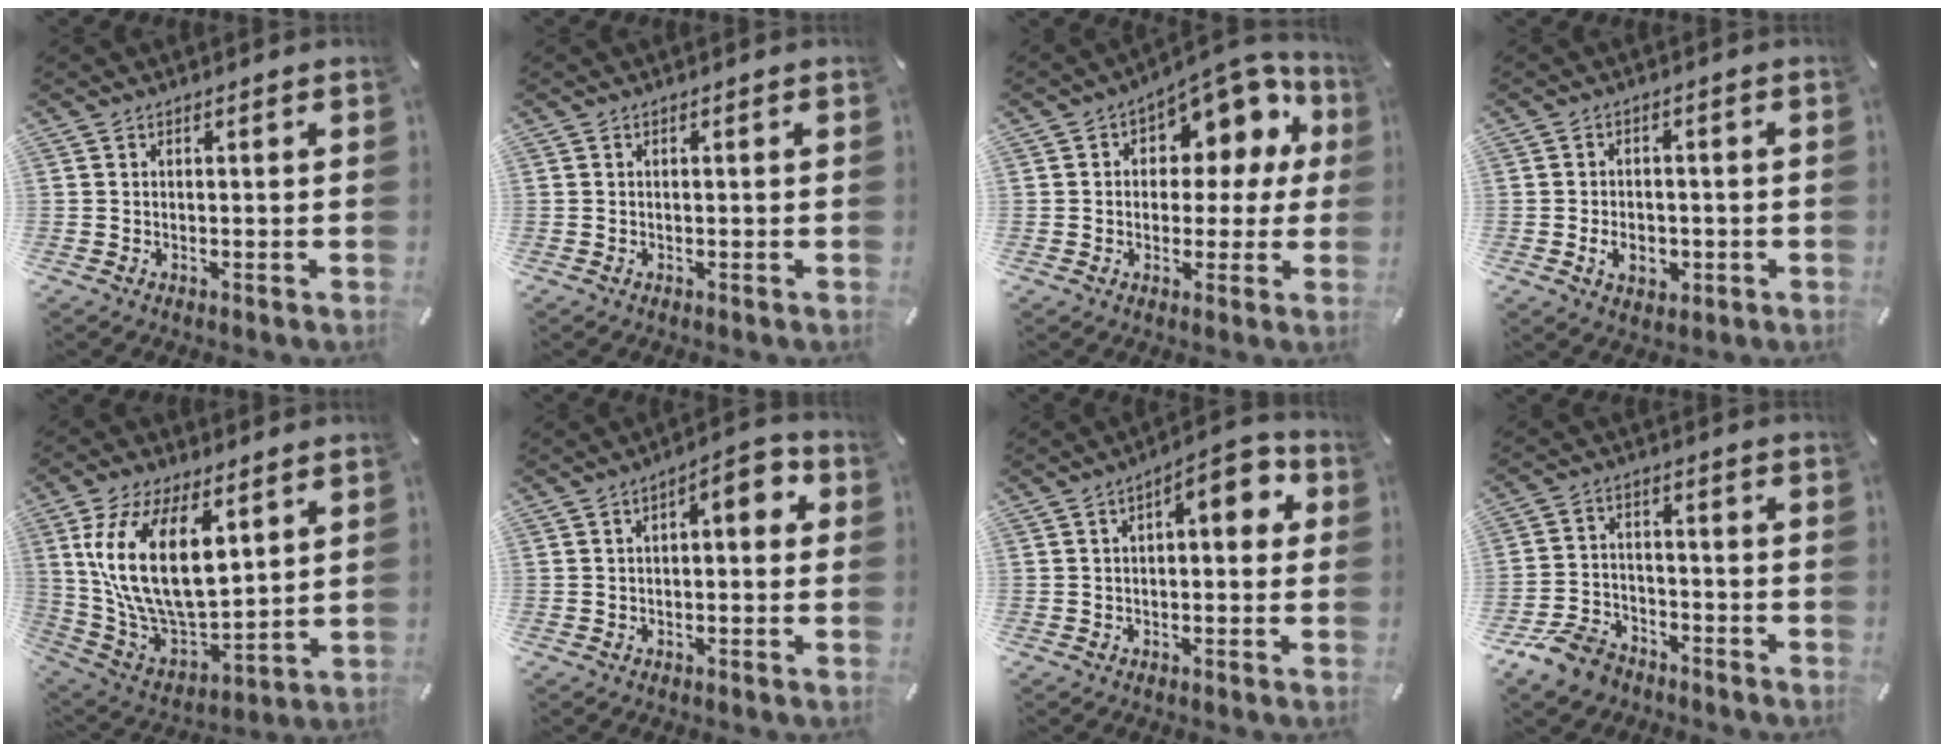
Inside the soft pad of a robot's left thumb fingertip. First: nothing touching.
{"total": 0.0}
{"total": 12.1, "force": [6.0, 7.4, 7.4], "torque": [-0.100, -0.045, 0.105]}
{"total": 5.2, "force": [-1.5, 3.8, 3.2], "torque": [-0.052, 0.004, -0.025]}
{"total": 20.6, "force": [7.0, 11.1, 15.8], "torque": [-0.337, -0.036, 0.119]}
{"total": 6.2, "force": [1.2, 2.7, 5.5], "torque": [-0.073, 0.001, 0.011]}
{"total": 7.6, "force": [2.1, 3.3, 6.6], "torque": [-0.087, -0.007, 0.026]}
{"total": 9.3, "force": [-7.0, 5.2, 3.2], "torque": [-0.062, 0.043, -0.133]}